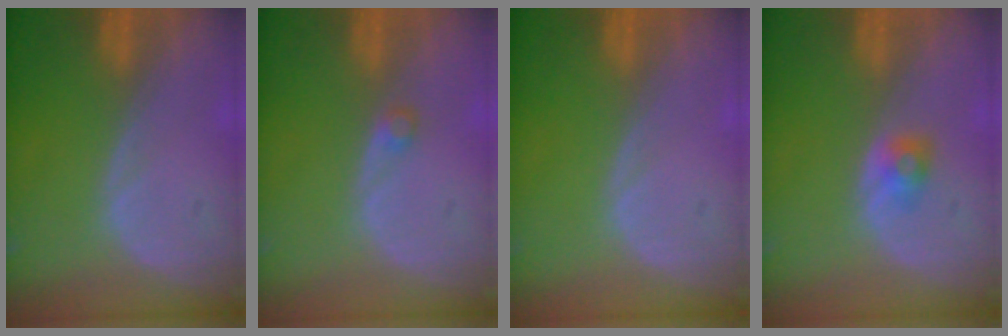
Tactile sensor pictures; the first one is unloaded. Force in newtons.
{"total": 1.2, "press": 1.2, "slide": 0.2}
{"total": 0.0}
{"total": 2.0, "press": 2.0, "slide": 0.3}